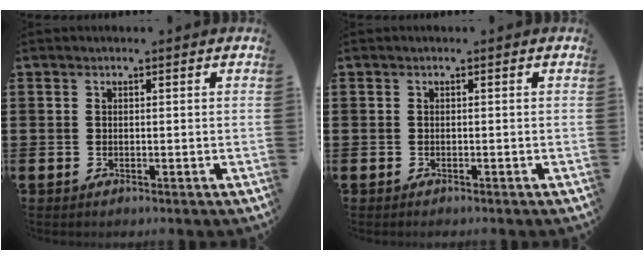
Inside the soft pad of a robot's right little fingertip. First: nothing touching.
{"total": 0.0}